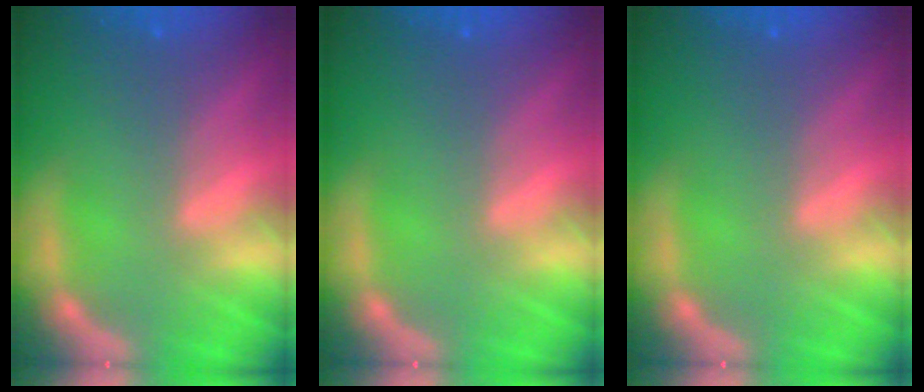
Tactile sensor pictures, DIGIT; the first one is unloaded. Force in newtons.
{"total": 0.0}
{"total": 0.0}